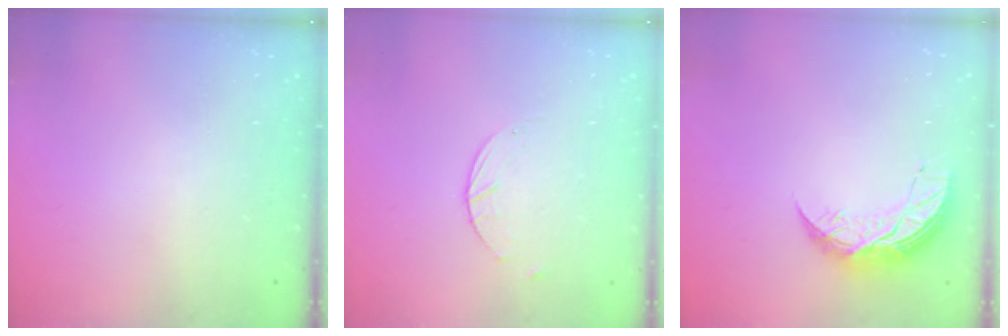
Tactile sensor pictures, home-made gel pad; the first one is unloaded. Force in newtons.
{"total": 2.6, "press": 2.6, "slide": 0.4}
{"total": 8.4, "press": 8.4, "slide": 0.4}